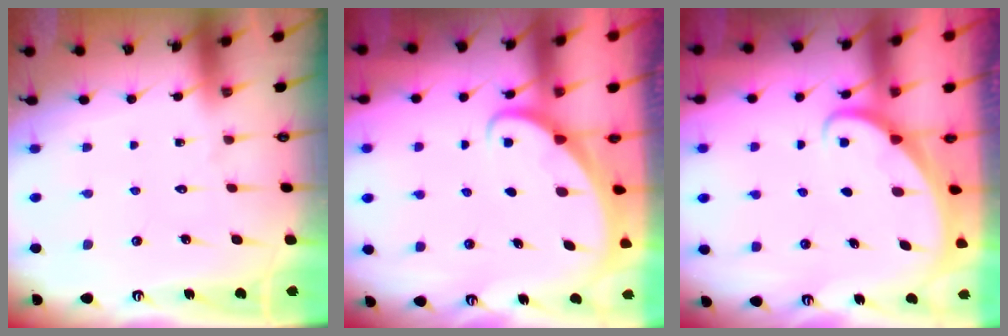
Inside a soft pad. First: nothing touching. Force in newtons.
{"total": 1.8, "press": 1.8, "slide": 0.0}
{"total": 1.7, "press": 1.7, "slide": 0.1}